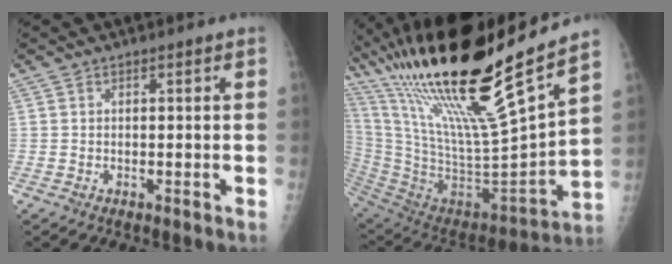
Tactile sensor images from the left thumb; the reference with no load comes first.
{"total": 33.9, "force": [23.1, 4.4, 24.4], "torque": [-0.432, -0.081, 0.411]}